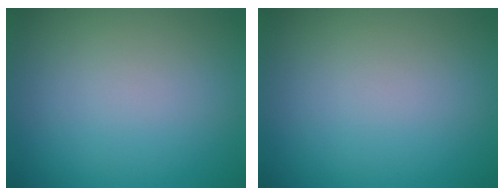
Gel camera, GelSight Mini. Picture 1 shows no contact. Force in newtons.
{"total": 0.0}